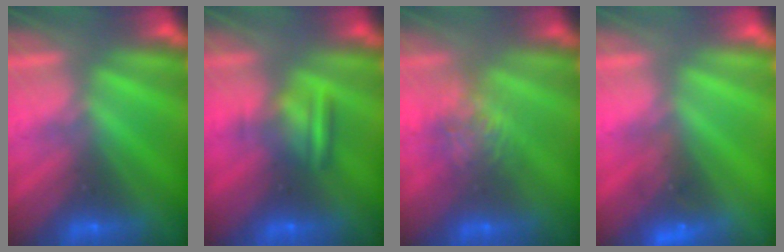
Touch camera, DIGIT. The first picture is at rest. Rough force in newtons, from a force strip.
{"total": 9.3}
{"total": 4.6}
{"total": 2.6}